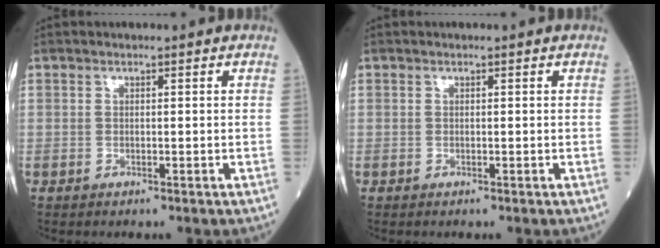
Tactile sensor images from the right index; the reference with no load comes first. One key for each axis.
{"total": 0.0}